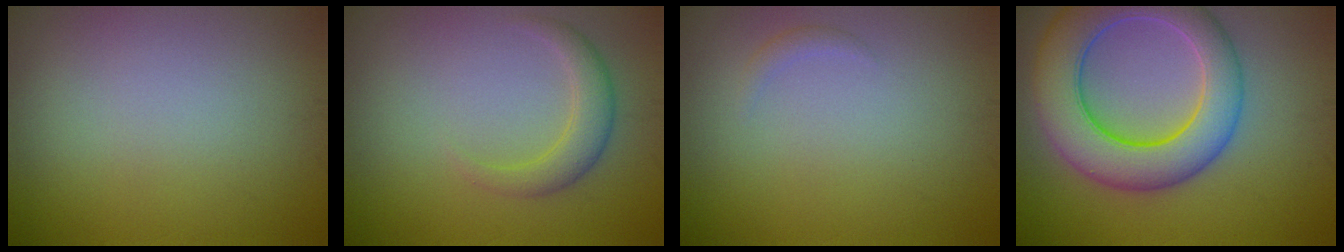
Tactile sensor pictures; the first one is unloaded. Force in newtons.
{"total": 2.4, "press": 2.4, "slide": 0.1}
{"total": 0.7, "press": 0.7, "slide": 0.1}
{"total": 9.0, "press": 9.0, "slide": 0.6}